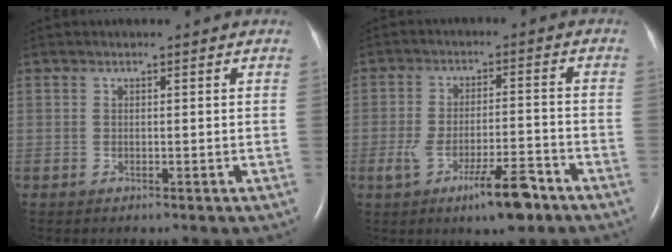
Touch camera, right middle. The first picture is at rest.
{"total": 8.8, "force": [-5.2, 1.6, 6.9], "torque": [-0.123, -0.005, -0.079]}